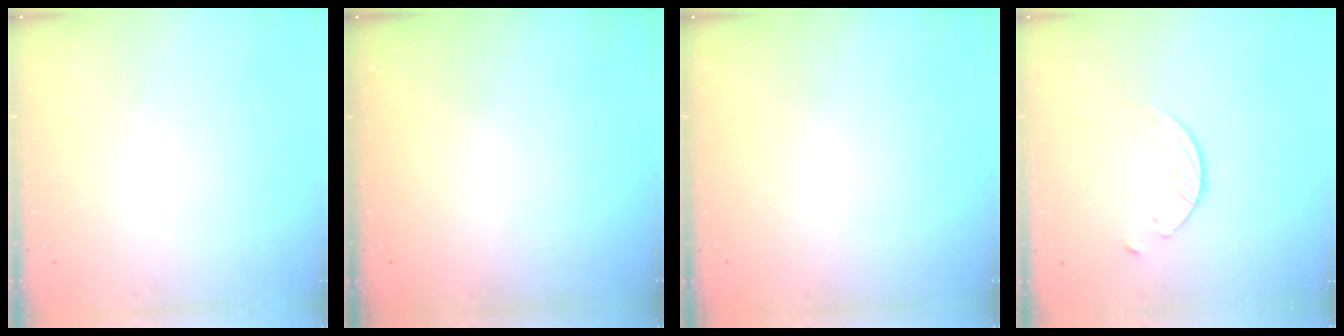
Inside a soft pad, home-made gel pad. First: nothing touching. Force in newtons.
{"total": 0.0}
{"total": 0.0}
{"total": 1.4, "press": 1.4, "slide": 0.2}